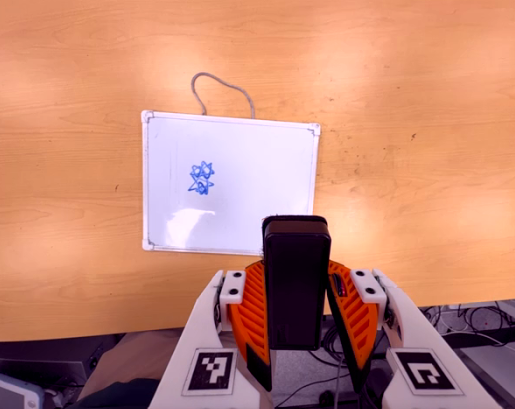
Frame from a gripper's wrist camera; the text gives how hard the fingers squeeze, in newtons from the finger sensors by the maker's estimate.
{"total": 5.6, "left": 4.4, "right": 6.8}